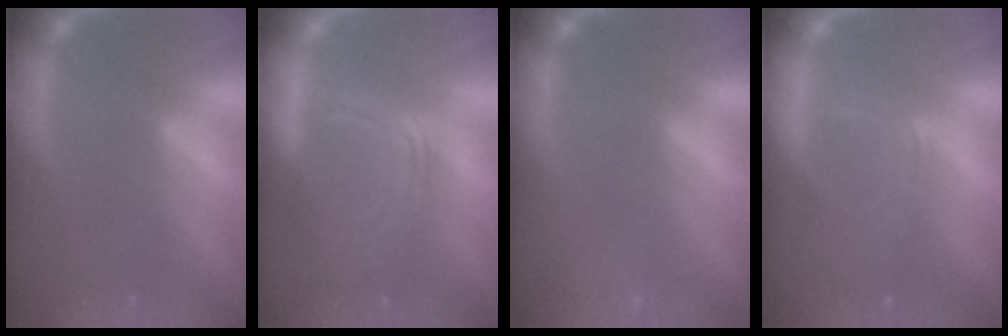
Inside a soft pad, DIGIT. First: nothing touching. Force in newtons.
{"total": 9.1}
{"total": 2.5}
{"total": 5.6}